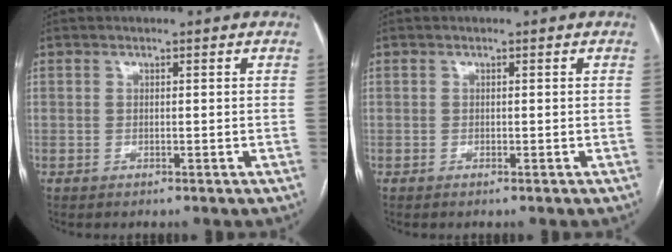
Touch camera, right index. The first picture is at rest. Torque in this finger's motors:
{"motor_torque": [-0.01, -0.01, -0.02, 0.01]}